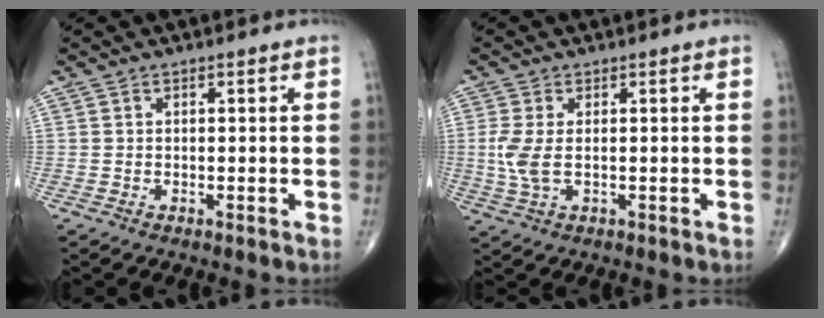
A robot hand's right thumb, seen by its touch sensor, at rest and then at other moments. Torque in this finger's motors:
{"motor_torque": [-0.18, 0.33, 0.57, 0.18, -0.03]}